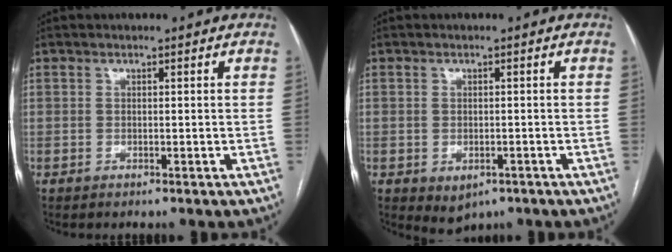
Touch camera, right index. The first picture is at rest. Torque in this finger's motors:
{"motor_torque": [0.59, -0.46, 0.10, 0.00]}